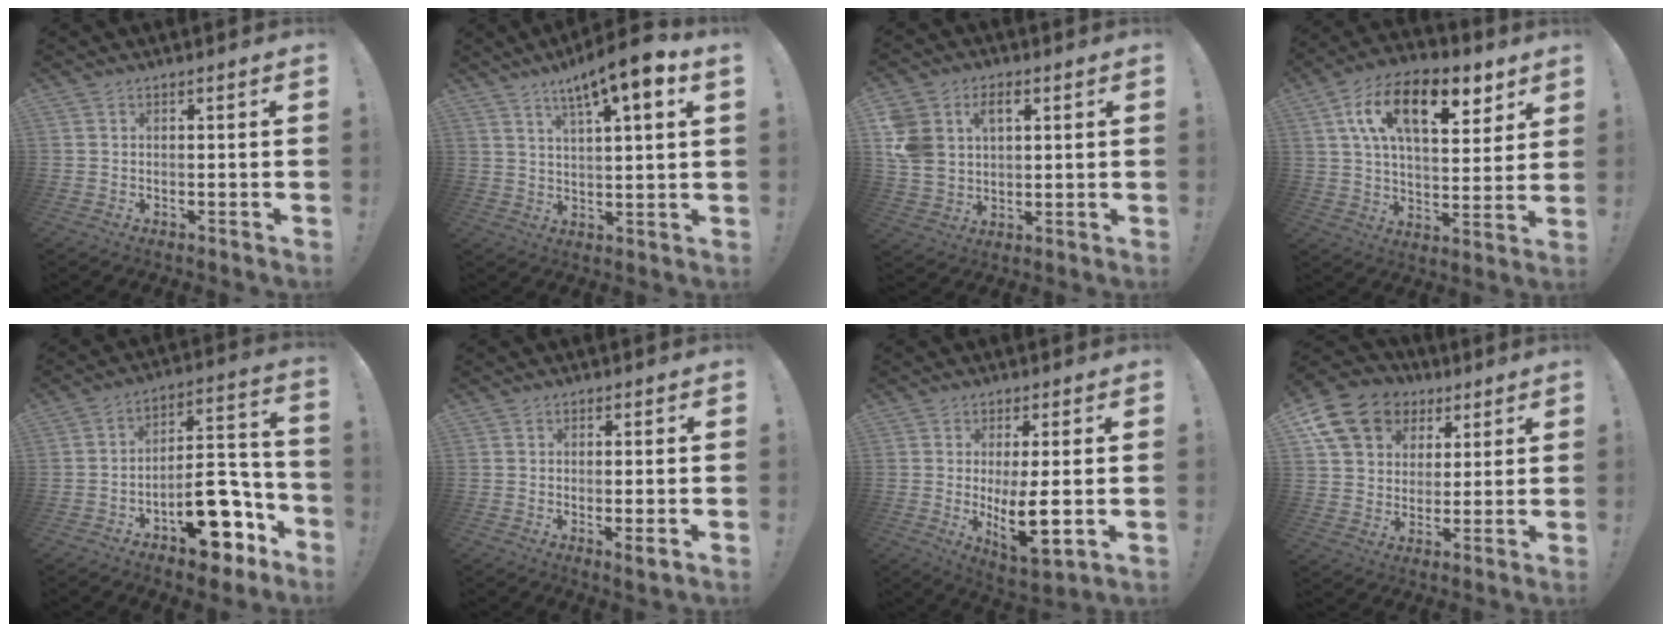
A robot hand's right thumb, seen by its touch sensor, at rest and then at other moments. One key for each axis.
{"total": 9.6, "fx": 6.0, "fy": 1.2, "fz": 7.4, "tx": -0.115, "ty": -0.035, "tz": 0.097}
{"total": 9.5, "fx": 3.9, "fy": 7.3, "fz": 4.8, "tx": -0.098, "ty": -0.007, "tz": 0.078}
{"total": 18.8, "fx": 8.8, "fy": 9.4, "fz": 13.7, "tx": -0.223, "ty": -0.026, "tz": 0.149}
{"total": 16.4, "fx": -8.3, "fy": 8.3, "fz": 11.4, "tx": -0.127, "ty": 0.065, "tz": -0.125}
{"total": 3.1, "fx": -0.2, "fy": 0.0, "fz": 3.1, "tx": -0.046, "ty": -0.009, "tz": -0.002}
{"total": 11.0, "fx": -0.1, "fy": 3.4, "fz": 10.5, "tx": -0.172, "ty": -0.021, "tz": 0.001}
{"total": 16.1, "fx": 8.6, "fy": 12.1, "fz": 6.2, "tx": -0.100, "ty": -0.041, "tz": 0.176}